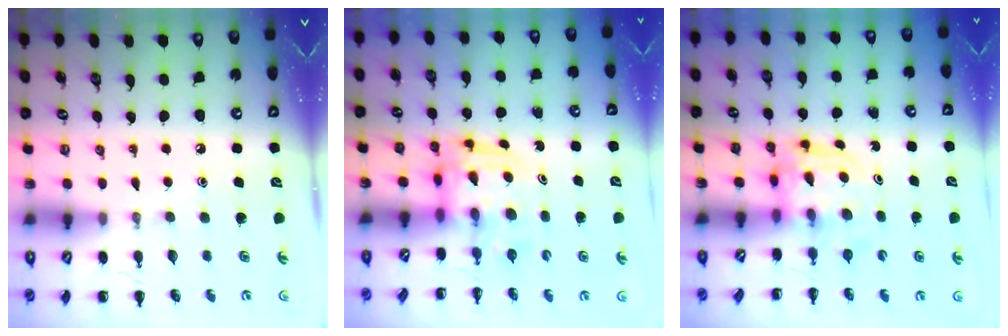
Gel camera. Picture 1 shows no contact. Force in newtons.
{"total": 3.0, "press": 3.0, "slide": 0.3}
{"total": 3.6, "press": 3.6, "slide": 0.3}